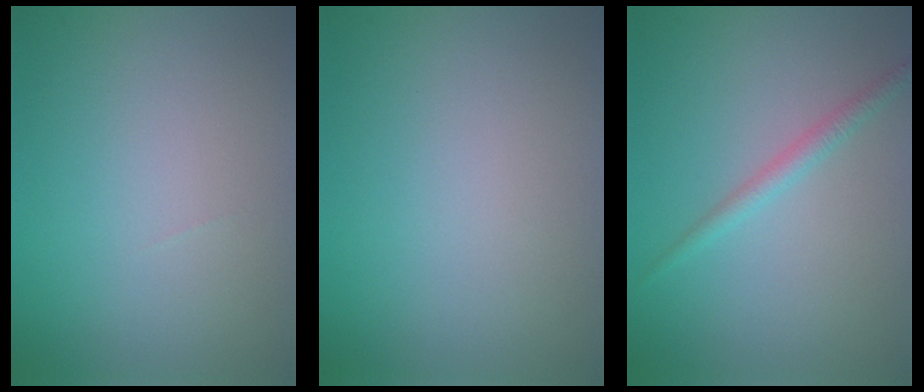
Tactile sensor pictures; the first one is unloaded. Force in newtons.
{"total": 0.0}
{"total": 1.6, "press": 1.6, "slide": 0.1}